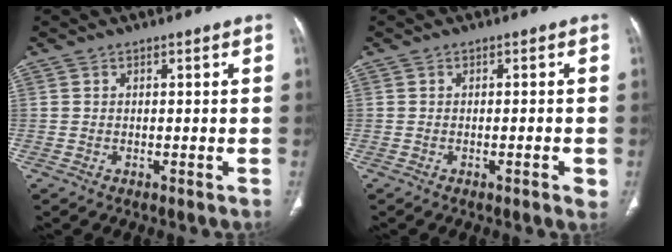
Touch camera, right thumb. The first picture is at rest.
{"total": 2.5, "force": [-0.8, 0.4, 2.3], "torque": [-0.030, -0.003, -0.009]}